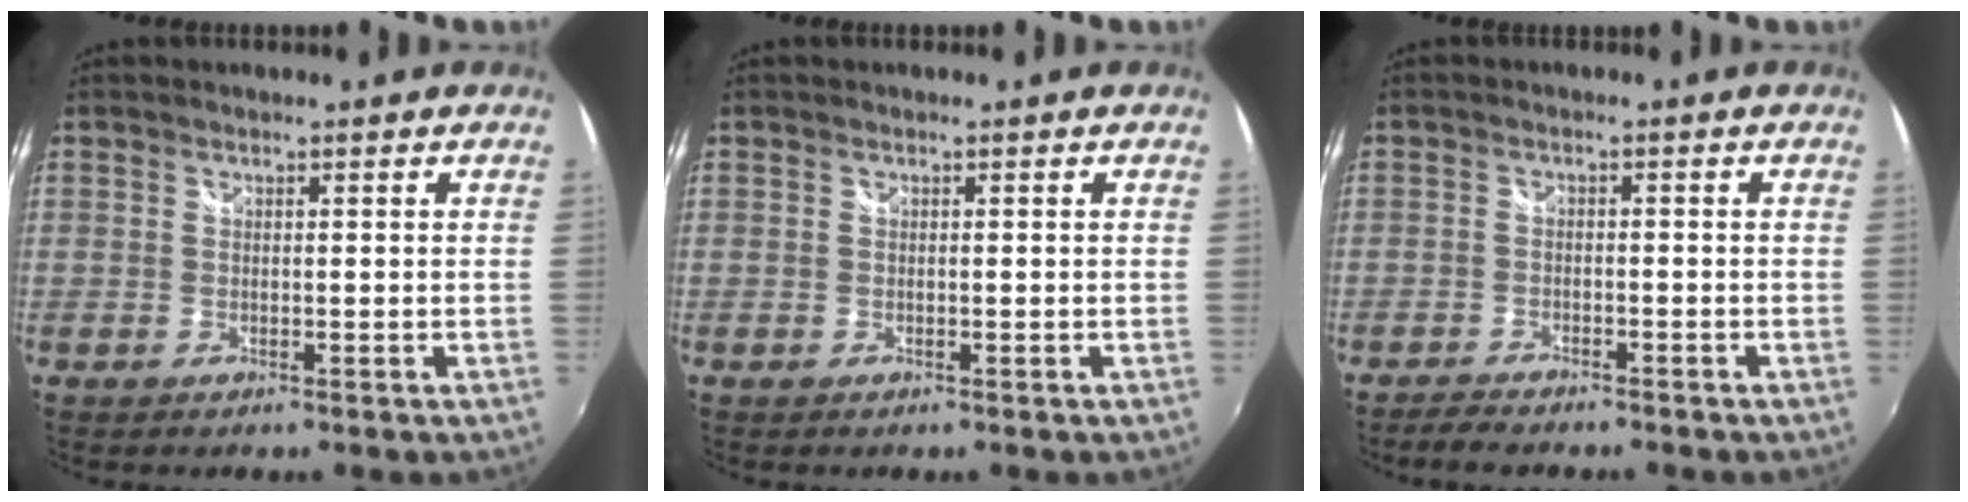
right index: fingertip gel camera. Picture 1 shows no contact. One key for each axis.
{"total": 0.0}
{"total": 4.0, "fx": -3.6, "fy": 1.0, "fz": 1.2, "tx": -0.043, "ty": -0.005, "tz": -0.064}